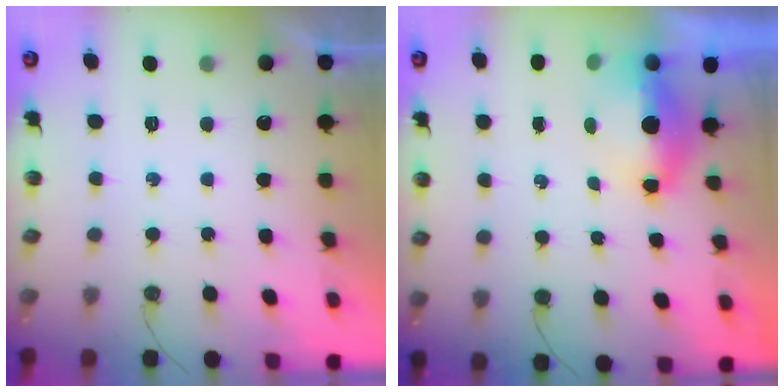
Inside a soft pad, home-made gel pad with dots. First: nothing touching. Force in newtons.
{"total": 12.5, "press": 7.8, "slide": 9.7}